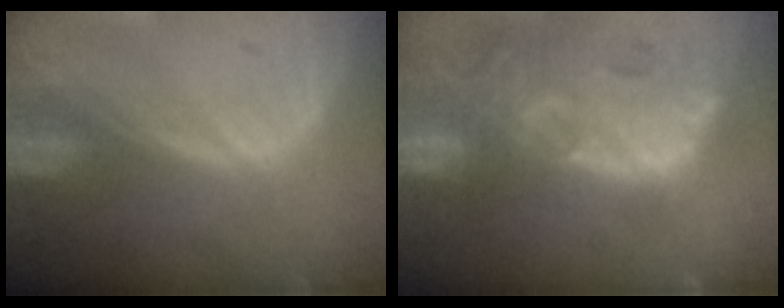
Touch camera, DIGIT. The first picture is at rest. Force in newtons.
{"total": 14.4, "press": 12.6, "slide": 7.0}